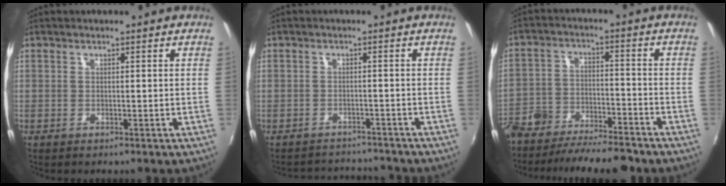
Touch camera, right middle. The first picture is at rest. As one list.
[{"total": 6.2, "force": [-5.6, 2.6, 0.4], "torque": [-0.017, 0.024, -0.081]}, {"total": 16.7, "force": [-13.8, 5.3, 7.8], "torque": [-0.176, -0.017, -0.219]}]